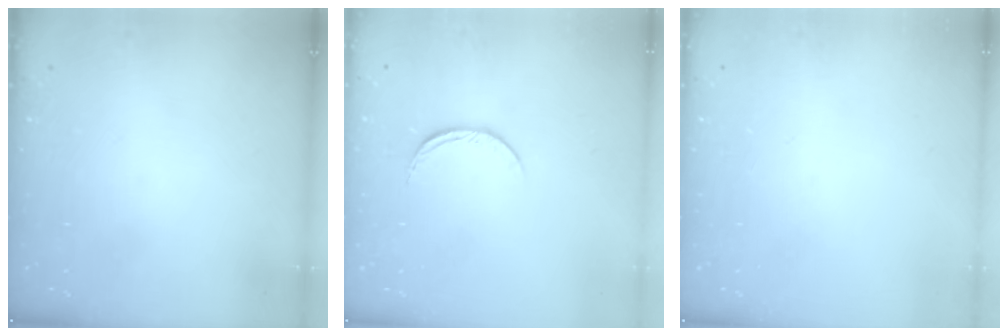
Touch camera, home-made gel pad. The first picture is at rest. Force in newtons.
{"total": 6.5, "press": 6.5, "slide": 0.7}
{"total": 0.0}